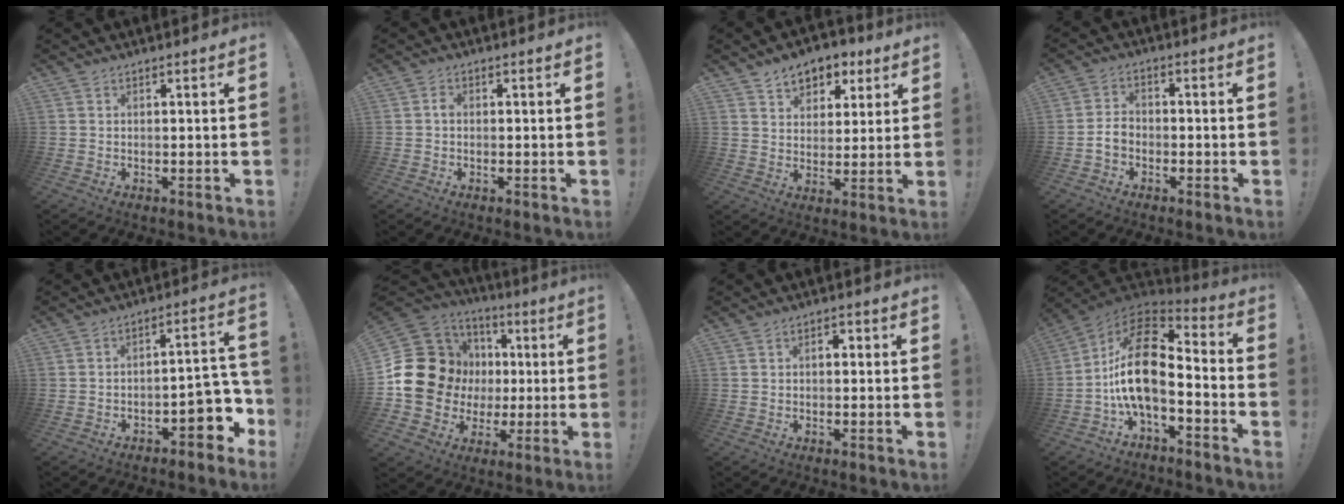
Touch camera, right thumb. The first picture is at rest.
{"total": 1.4, "force": [-0.5, 0.9, 0.9], "torque": [-0.024, 0.008, -0.007]}
{"total": 8.1, "force": [4.9, 5.9, 2.5], "torque": [-0.024, -0.031, 0.090]}
{"total": 4.4, "force": [-2.0, 3.1, 2.4], "torque": [-0.044, 0.011, -0.035]}
{"total": 9.7, "force": [-4.6, 4.9, 7.0], "torque": [-0.073, 0.026, -0.073]}
{"total": 21.4, "force": [1.3, 18.7, 10.3], "torque": [-0.188, 0.005, 0.072]}
{"total": 2.3, "force": [-0.1, 1.6, 1.7], "torque": [-0.025, 0.006, -0.006]}
{"total": 16.9, "force": [-1.7, 8.5, 14.5], "torque": [-0.289, 0.015, -0.027]}